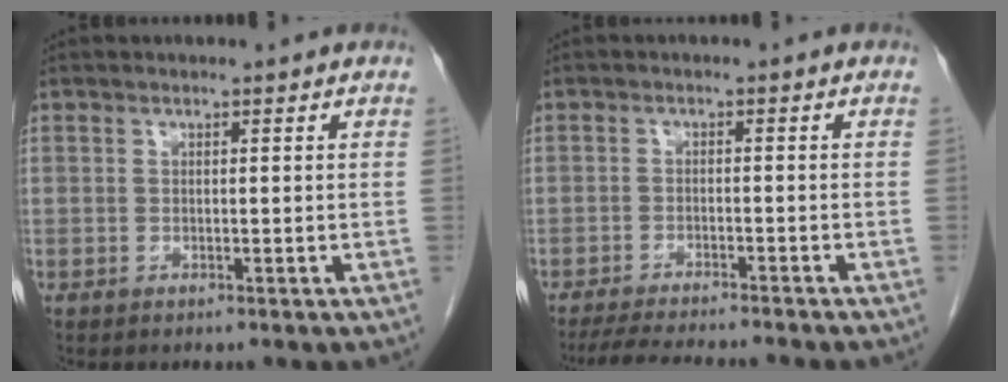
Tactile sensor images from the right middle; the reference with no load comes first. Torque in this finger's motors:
{"motor_torque": [1.09, -1.05, 0.07, 0.02]}